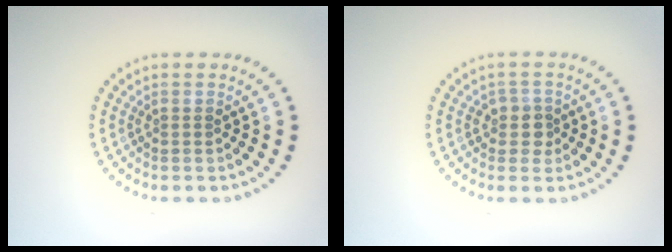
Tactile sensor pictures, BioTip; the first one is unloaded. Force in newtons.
{"total": 1.9, "press": 1.6, "slide": 1.1}